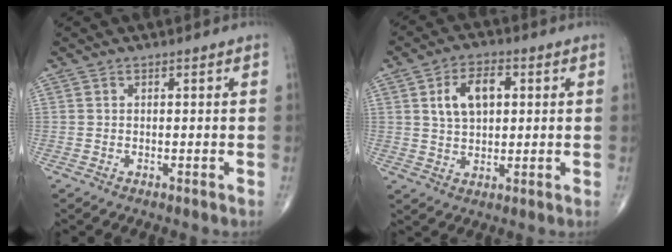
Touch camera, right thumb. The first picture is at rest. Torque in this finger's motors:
{"motor_torque": [0.00, 0.11, 0.06, 0.01, 0.04]}